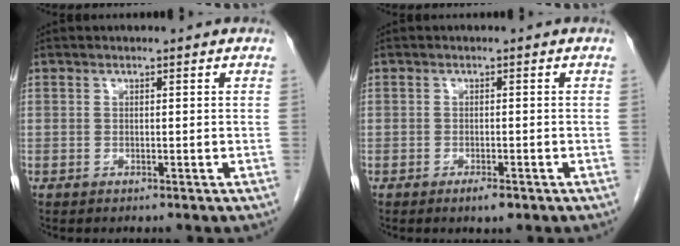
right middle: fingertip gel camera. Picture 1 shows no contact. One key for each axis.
{"total": 0.7, "fx": -0.5, "fy": 0.1, "fz": 0.5, "tx": -0.012, "ty": -0.003, "tz": -0.005}